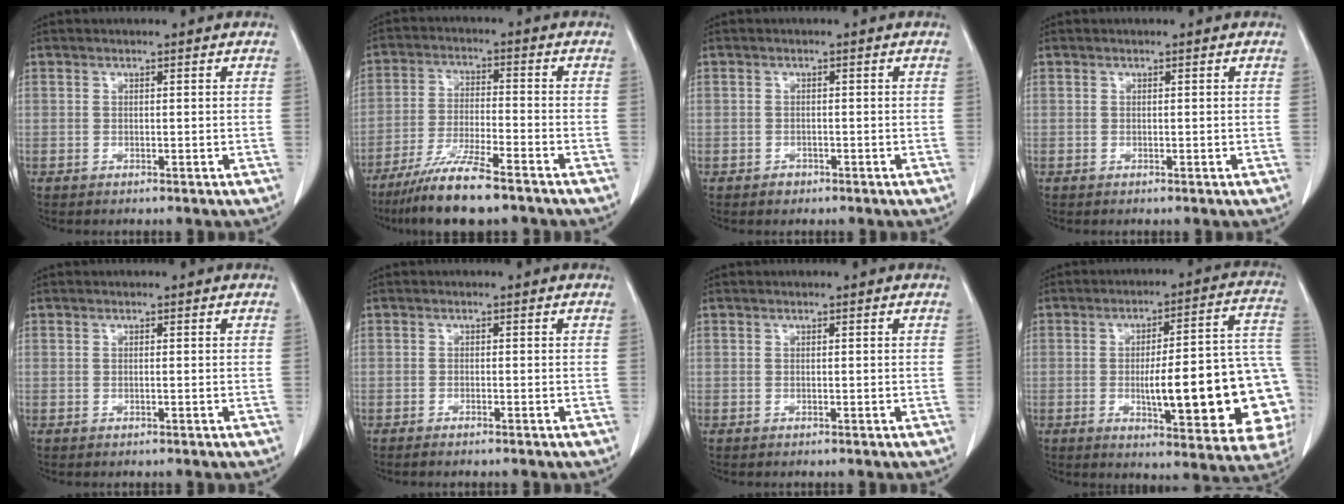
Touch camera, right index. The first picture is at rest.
{"total": 10.2, "force": [-7.9, 0.7, 6.5], "torque": [-0.119, -0.030, -0.140]}
{"total": 1.2, "force": [-0.8, 0.9, 0.1], "torque": [-0.001, 0.003, -0.012]}
{"total": 0.0}
{"total": 0.0}
{"total": 1.4, "force": [-1.2, 0.1, 0.7], "torque": [-0.015, -0.003, -0.014]}
{"total": 0.0}
{"total": 22.5, "force": [-4.1, 4.4, 21.7], "torque": [-0.203, 0.026, -0.039]}